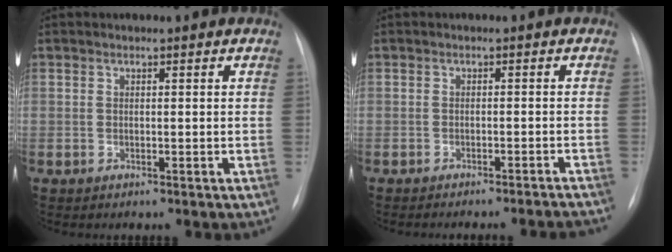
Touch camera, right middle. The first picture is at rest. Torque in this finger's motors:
{"motor_torque": [0.45, -0.45, 0.06, 0.04]}